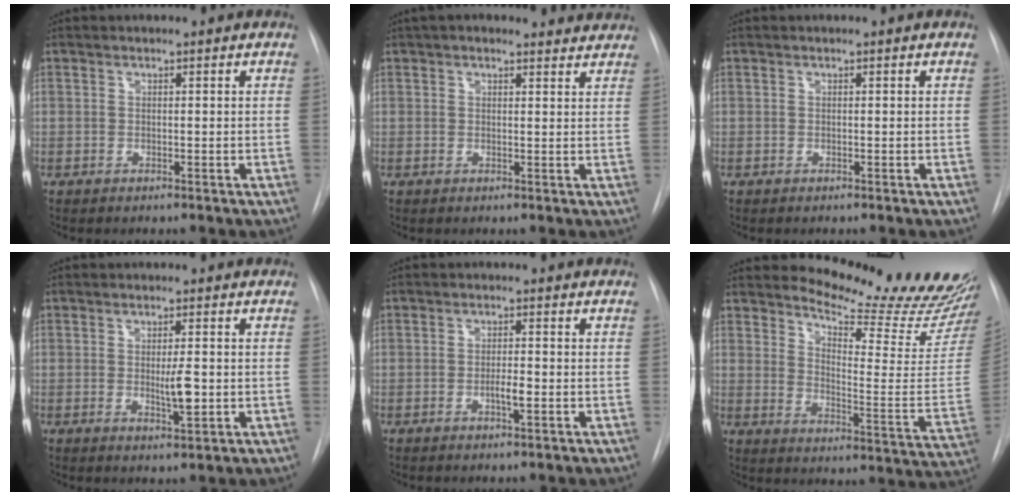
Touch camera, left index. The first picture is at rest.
{"total": 8.7, "force": [7.8, 2.5, 2.9], "torque": [-0.028, 0.022, 0.082]}
{"total": 0.0}
{"total": 3.7, "force": [-0.3, 0.7, 3.6], "torque": [-0.061, -0.006, -0.004]}
{"total": 2.2, "force": [-0.7, 0.4, 2.1], "torque": [-0.039, -0.001, -0.013]}
{"total": 19.7, "force": [18.6, 1.0, 6.2], "torque": [-0.096, -0.135, 0.232]}